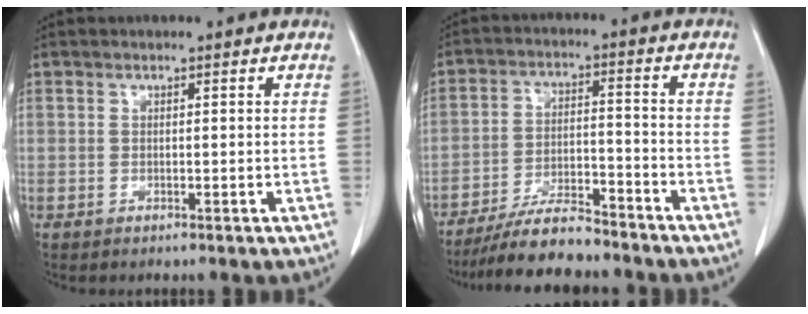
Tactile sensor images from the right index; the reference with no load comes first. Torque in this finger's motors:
{"motor_torque": [-0.21, -0.27, 0.04, -0.01]}